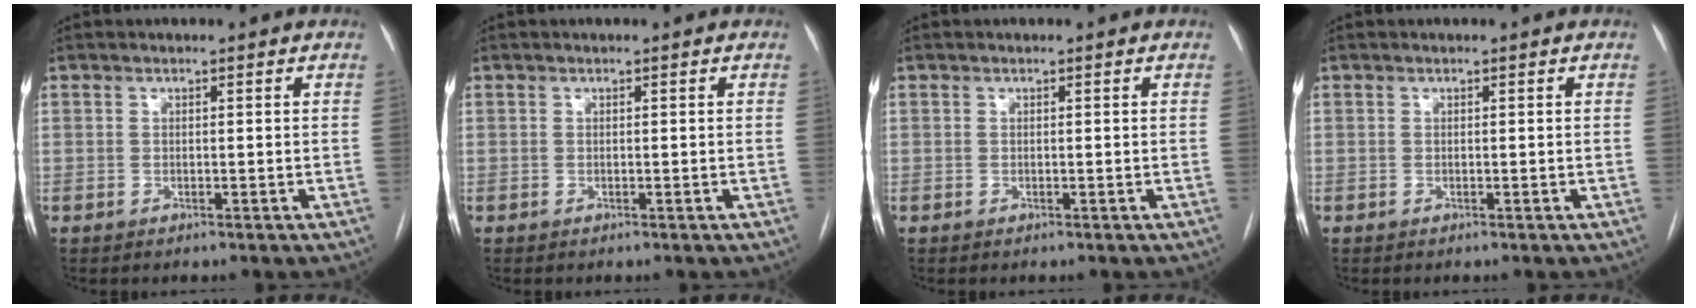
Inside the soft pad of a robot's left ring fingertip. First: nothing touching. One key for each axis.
{"total": 0.0}
{"total": 0.0}
{"total": 0.0}